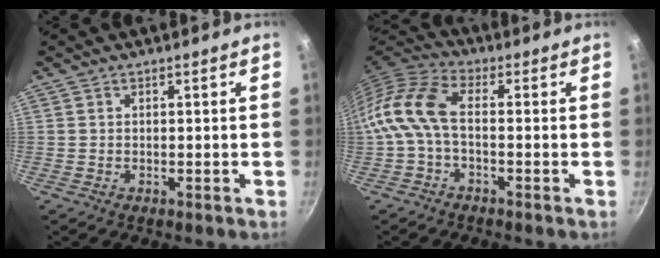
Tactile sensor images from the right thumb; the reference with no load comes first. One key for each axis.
{"total": 10.0, "fx": -1.5, "fy": 5.2, "fz": 8.4, "tx": -0.182, "ty": 0.033, "tz": -0.050}